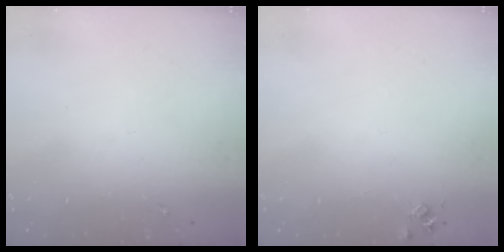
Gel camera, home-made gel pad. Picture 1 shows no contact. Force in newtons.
{"total": 4.4, "press": 4.4, "slide": 0.5}